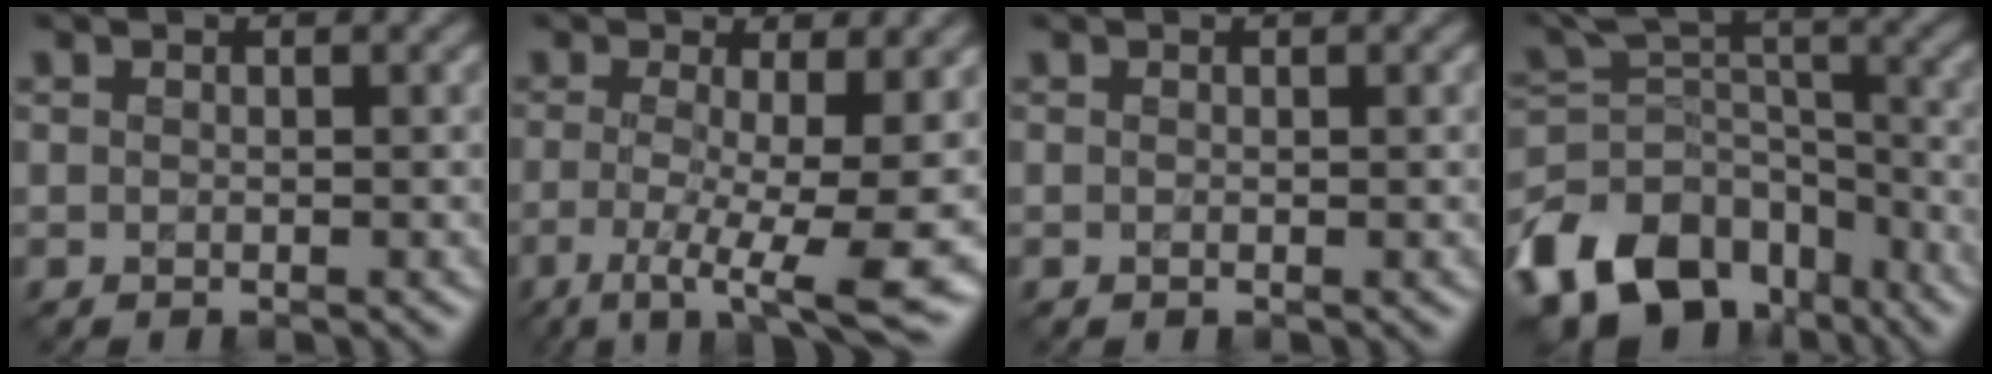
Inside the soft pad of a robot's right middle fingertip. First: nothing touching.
{"total": 8.7, "force": [-2.0, 2.0, 8.3], "torque": [-0.133, -0.019, -0.028]}
{"total": 0.0}
{"total": 13.3, "force": [-8.8, 8.0, 6.0], "torque": [-0.124, 0.006, -0.154]}